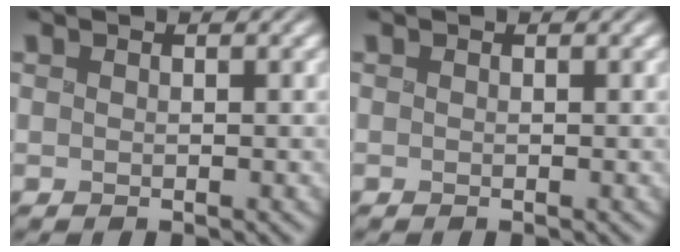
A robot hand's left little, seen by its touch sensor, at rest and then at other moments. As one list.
[{"total": 0.0}]